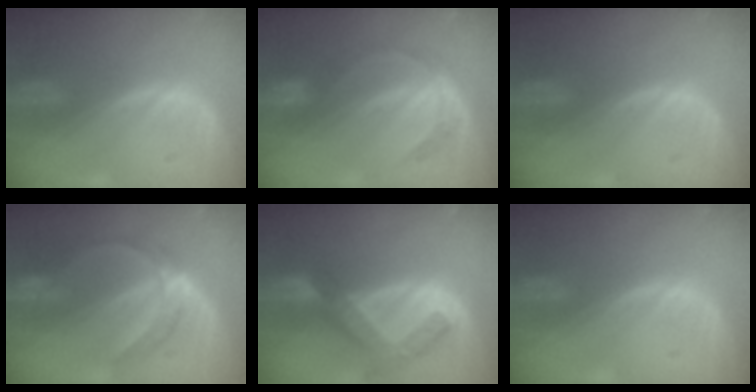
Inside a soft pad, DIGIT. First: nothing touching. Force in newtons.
{"total": 4.8, "press": 4.7, "slide": 1.0}
{"total": 0.0}
{"total": 5.8, "press": 5.6, "slide": 1.2}
{"total": 7.7, "press": 6.6, "slide": 3.9}
{"total": 0.0}